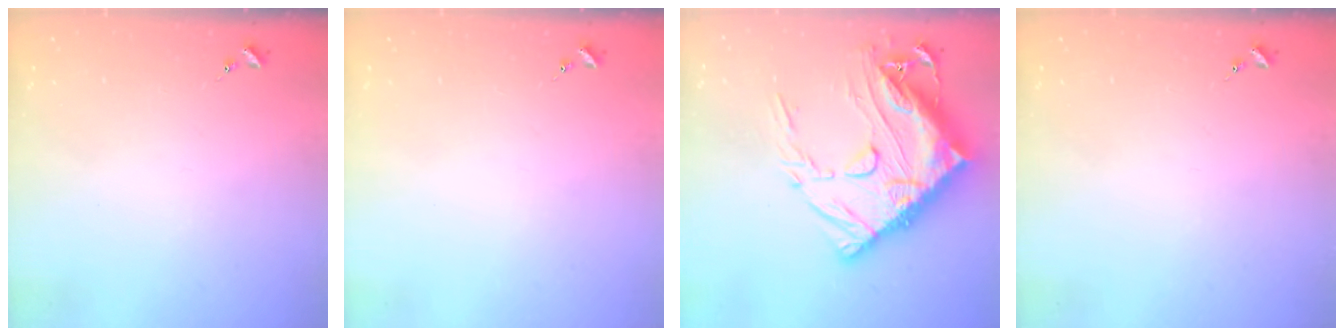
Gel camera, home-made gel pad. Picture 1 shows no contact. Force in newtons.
{"total": 0.0}
{"total": 27.3, "press": 27.2, "slide": 2.8}
{"total": 0.0}